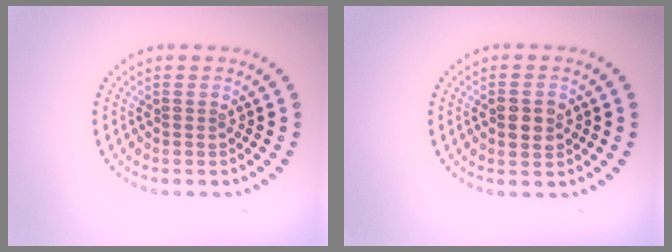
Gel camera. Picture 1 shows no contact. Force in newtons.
{"total": 2.6, "press": 2.6, "slide": 0.1}